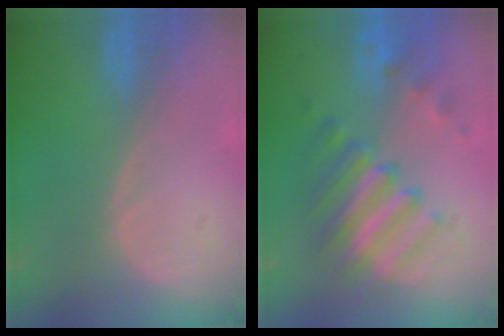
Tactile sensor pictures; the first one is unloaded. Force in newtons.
{"total": 8.2, "press": 8.0, "slide": 1.7}